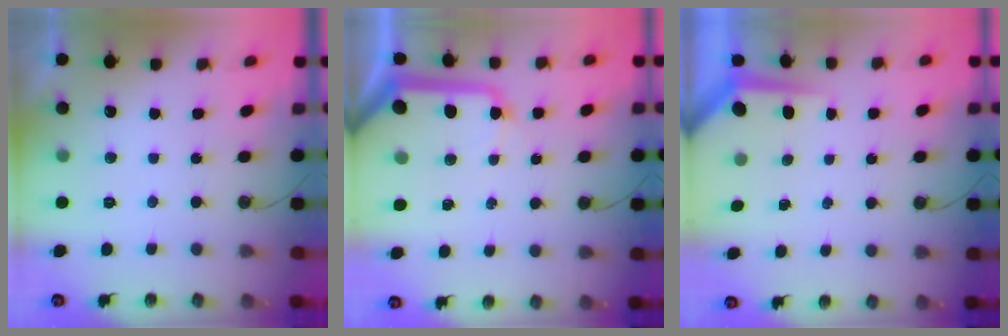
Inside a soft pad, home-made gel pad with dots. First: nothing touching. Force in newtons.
{"total": 14.9, "press": 14.8, "slide": 1.8}
{"total": 4.0, "press": 4.0, "slide": 0.3}